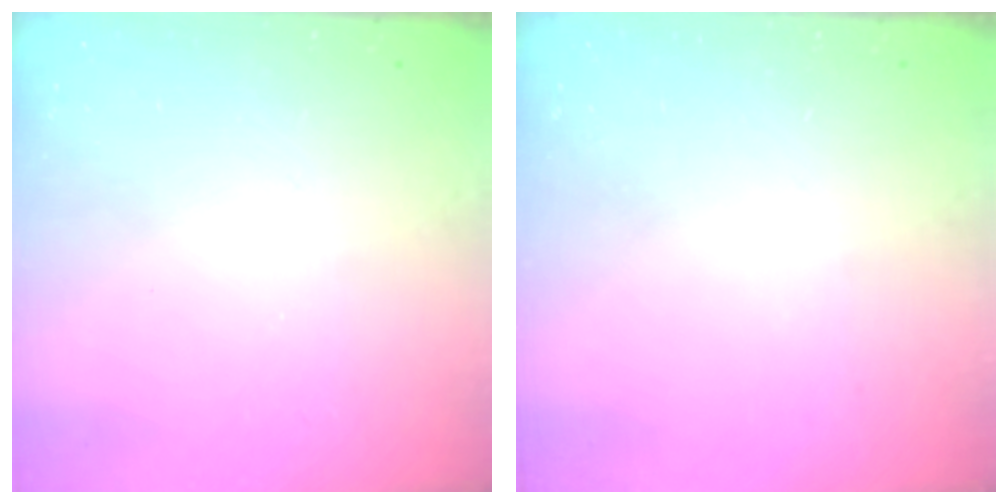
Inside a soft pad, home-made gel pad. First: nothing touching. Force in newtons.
{"total": 0.0}